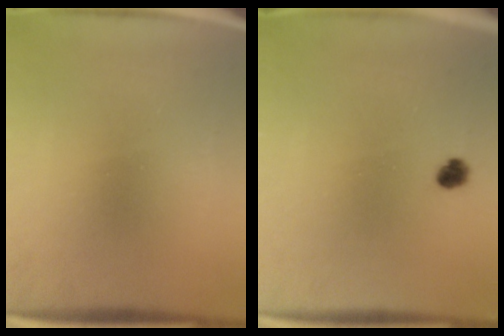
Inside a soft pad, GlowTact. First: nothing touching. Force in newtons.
{"total": 2.2}